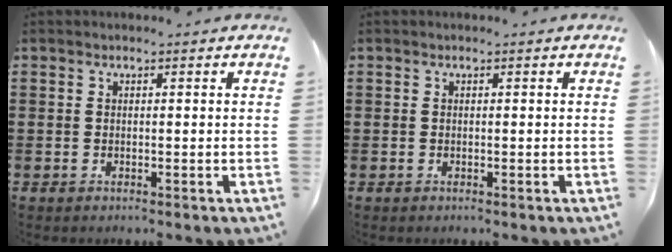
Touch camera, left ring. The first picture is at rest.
{"total": 0.0}